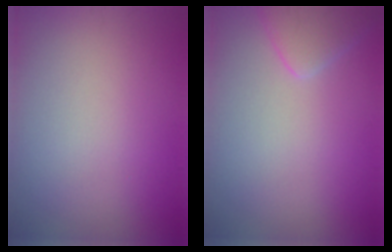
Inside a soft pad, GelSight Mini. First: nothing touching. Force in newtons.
{"total": 2.3, "press": 2.3, "slide": 0.2}